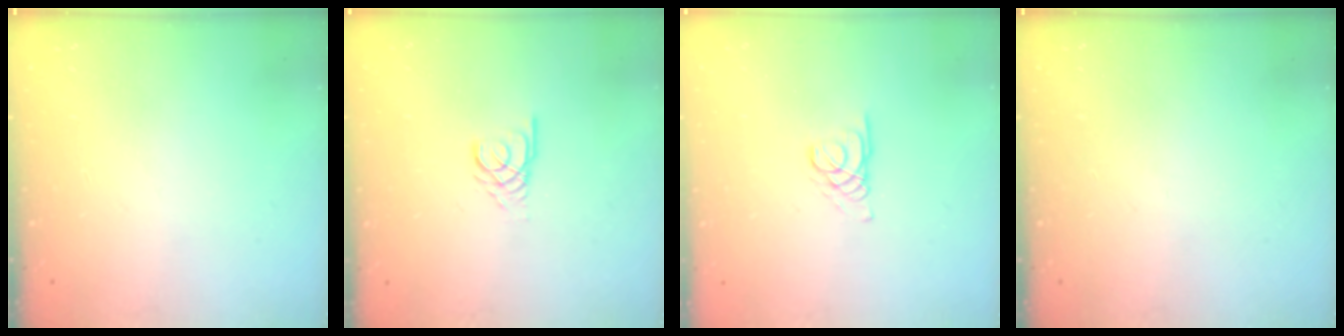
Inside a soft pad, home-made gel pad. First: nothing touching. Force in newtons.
{"total": 2.5, "press": 2.5, "slide": 0.2}
{"total": 1.7, "press": 1.7, "slide": 0.2}
{"total": 0.0}